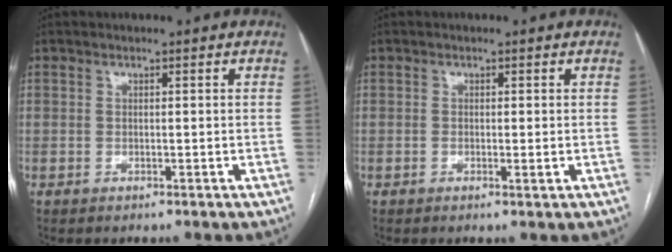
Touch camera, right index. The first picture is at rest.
{"total": 1.2, "force": [-0.3, 0.2, 1.1], "torque": [-0.018, -0.003, -0.004]}